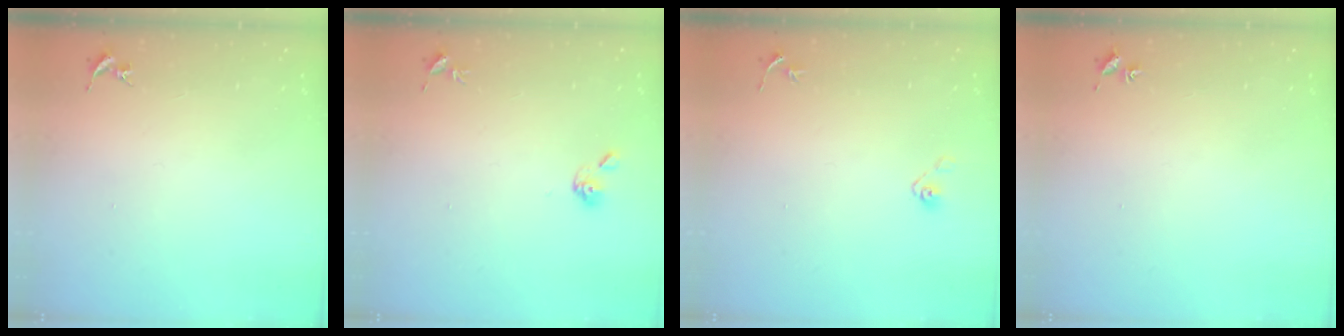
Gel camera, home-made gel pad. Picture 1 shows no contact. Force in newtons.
{"total": 4.8, "press": 4.8, "slide": 0.8}
{"total": 4.0, "press": 3.4, "slide": 2.0}
{"total": 1.8, "press": 1.8, "slide": 0.2}